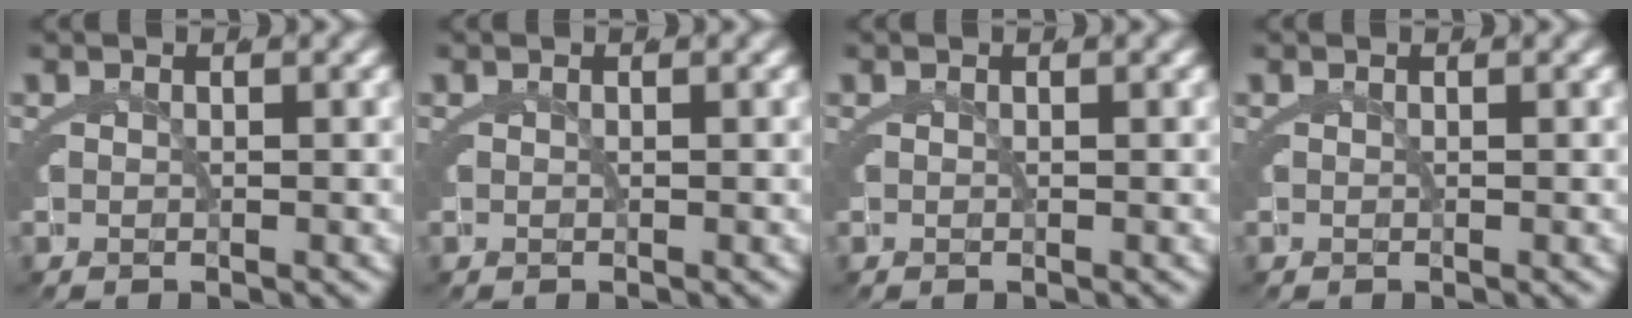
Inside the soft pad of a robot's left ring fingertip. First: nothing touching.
{"total": 0.0}
{"total": 0.0}
{"total": 0.0}